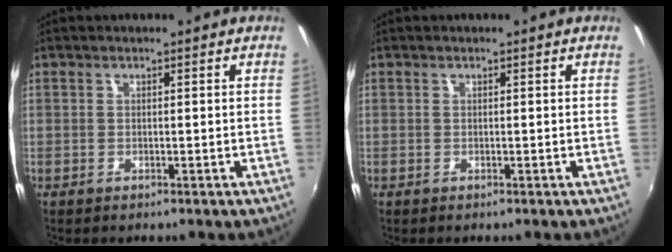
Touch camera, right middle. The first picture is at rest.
{"total": 0.0}